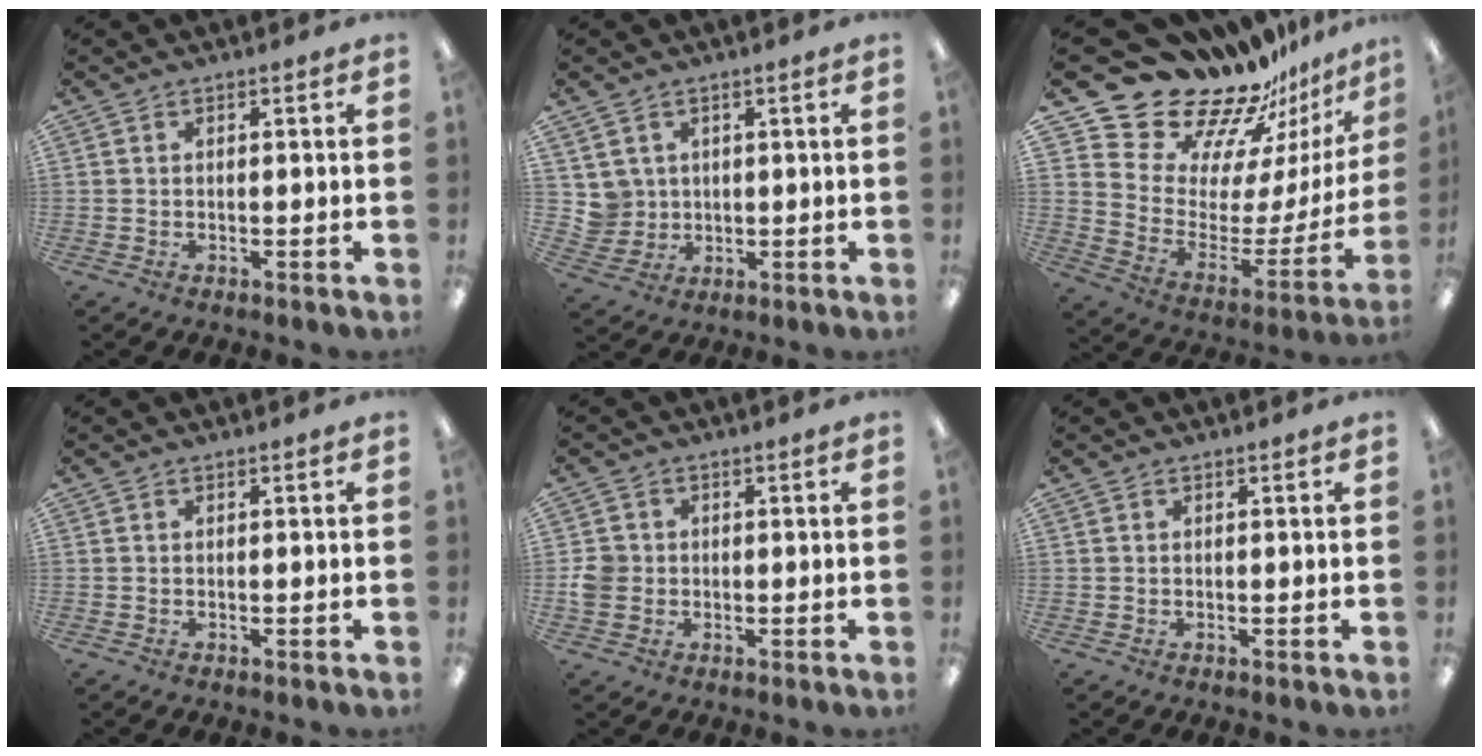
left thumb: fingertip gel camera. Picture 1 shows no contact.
{"total": 4.7, "force": [2.3, 4.1, -0.2], "torque": [-0.008, -0.004, 0.046]}
{"total": 21.5, "force": [19.4, 8.1, 4.5], "torque": [-0.073, -0.174, 0.360]}
{"total": 0.0}
{"total": 4.4, "force": [-0.1, 4.2, 1.3], "torque": [-0.020, 0.008, 0.000]}
{"total": 0.0}